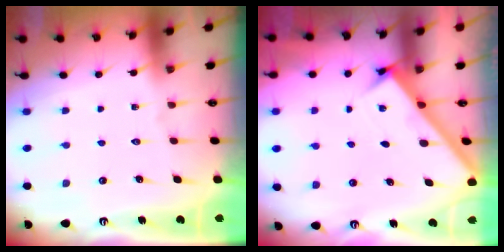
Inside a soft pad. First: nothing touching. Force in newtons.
{"total": 2.8, "press": 2.8, "slide": 0.4}